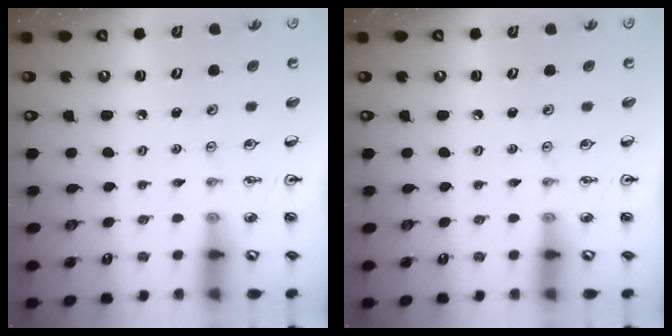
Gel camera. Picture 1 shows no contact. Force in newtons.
{"total": 0.0}